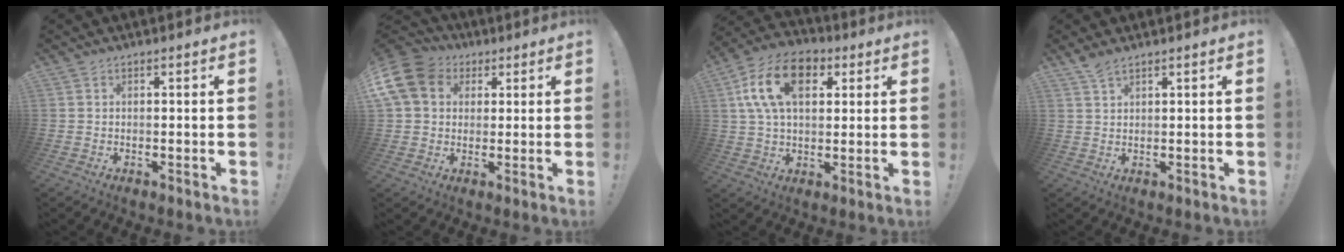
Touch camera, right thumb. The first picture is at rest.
{"total": 13.1, "force": [3.6, 10.5, 6.9], "torque": [-0.134, -0.005, 0.074]}
{"total": 17.1, "force": [5.7, 10.7, 12.0], "torque": [-0.215, -0.003, 0.103]}
{"total": 2.8, "force": [2.2, 0.6, 1.7], "torque": [-0.033, -0.012, 0.039]}